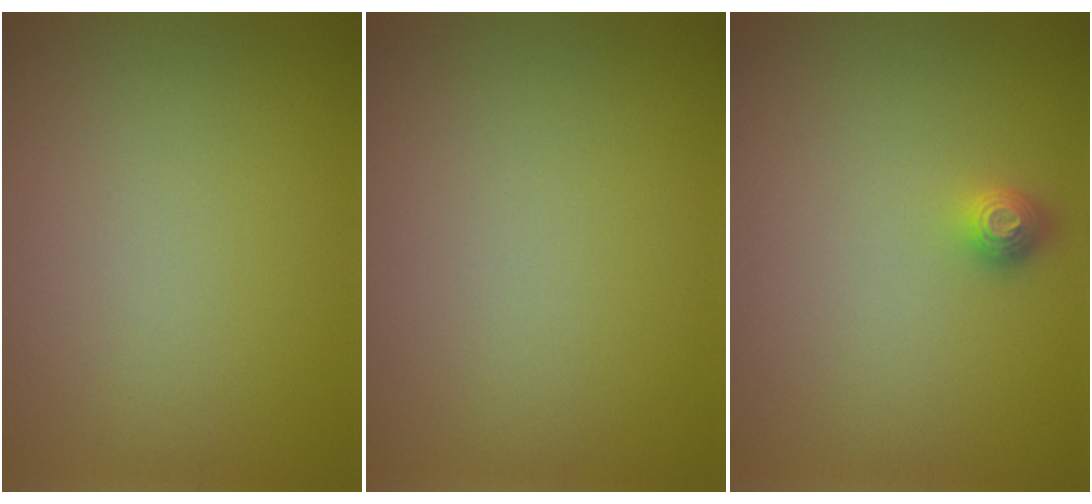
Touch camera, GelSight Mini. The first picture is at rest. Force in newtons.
{"total": 0.0}
{"total": 1.3, "press": 1.1, "slide": 0.7}